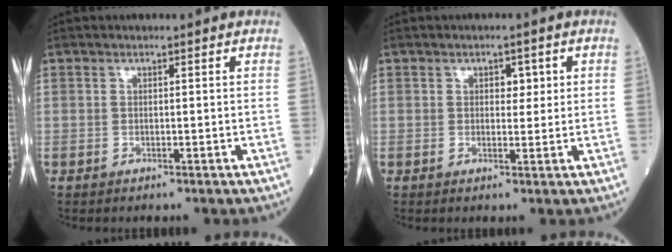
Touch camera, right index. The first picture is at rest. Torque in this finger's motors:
{"motor_torque": [0.04, 0.02, 0.01, 0.01]}